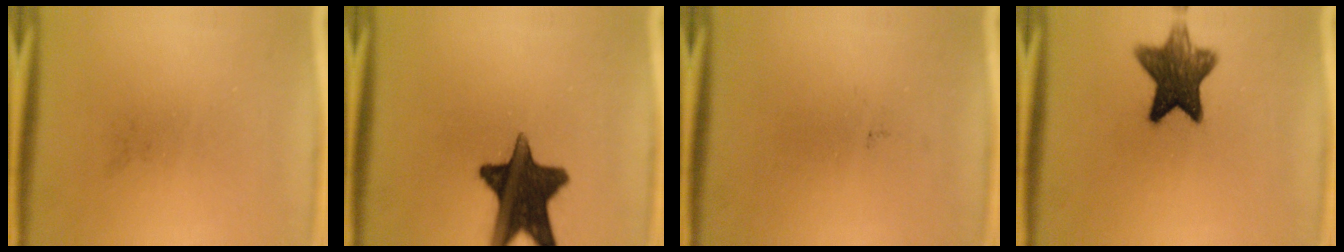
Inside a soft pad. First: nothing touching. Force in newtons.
{"total": 15.3}
{"total": 0.0}
{"total": 10.2}